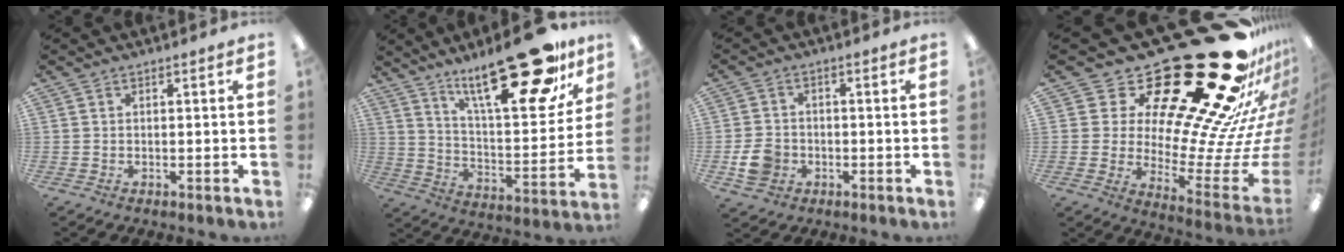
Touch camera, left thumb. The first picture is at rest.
{"total": 25.8, "force": [18.5, 7.8, 16.3], "torque": [-0.221, -0.121, 0.296]}
{"total": 6.3, "force": [-1.9, 5.2, 3.0], "torque": [-0.045, 0.006, -0.032]}
{"total": 37.8, "force": [22.8, 14.0, 26.7], "torque": [-0.336, -0.230, 0.440]}